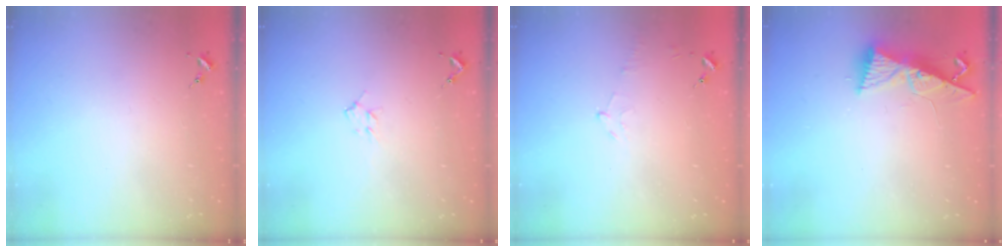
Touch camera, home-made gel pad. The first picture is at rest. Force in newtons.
{"total": 5.6, "press": 5.5, "slide": 1.0}
{"total": 4.7, "press": 4.5, "slide": 1.5}
{"total": 8.7, "press": 8.7, "slide": 0.8}